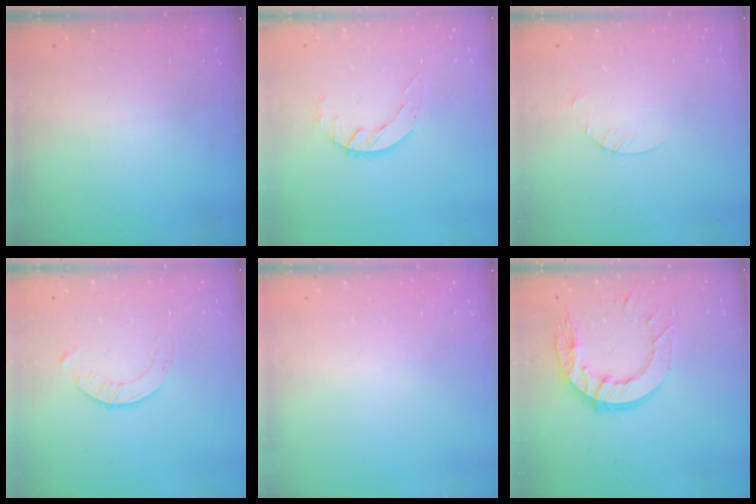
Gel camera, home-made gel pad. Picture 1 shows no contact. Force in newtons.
{"total": 2.4, "press": 2.4, "slide": 0.1}
{"total": 2.5, "press": 2.5, "slide": 0.3}
{"total": 3.6, "press": 3.5, "slide": 0.4}
{"total": 0.0}
{"total": 14.0, "press": 13.9, "slide": 1.5}